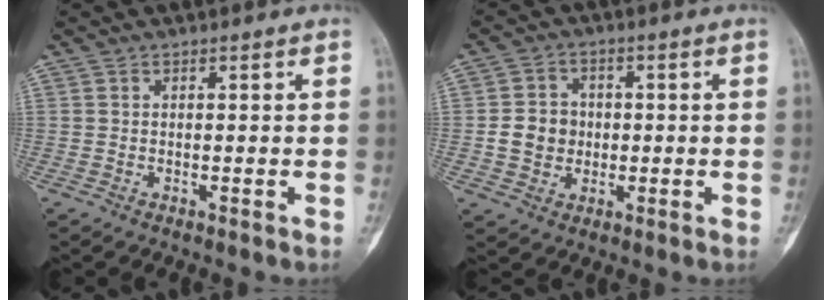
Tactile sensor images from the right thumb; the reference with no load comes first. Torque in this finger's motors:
{"motor_torque": [0.97, 0.99, 0.43, -0.49, 0.02]}